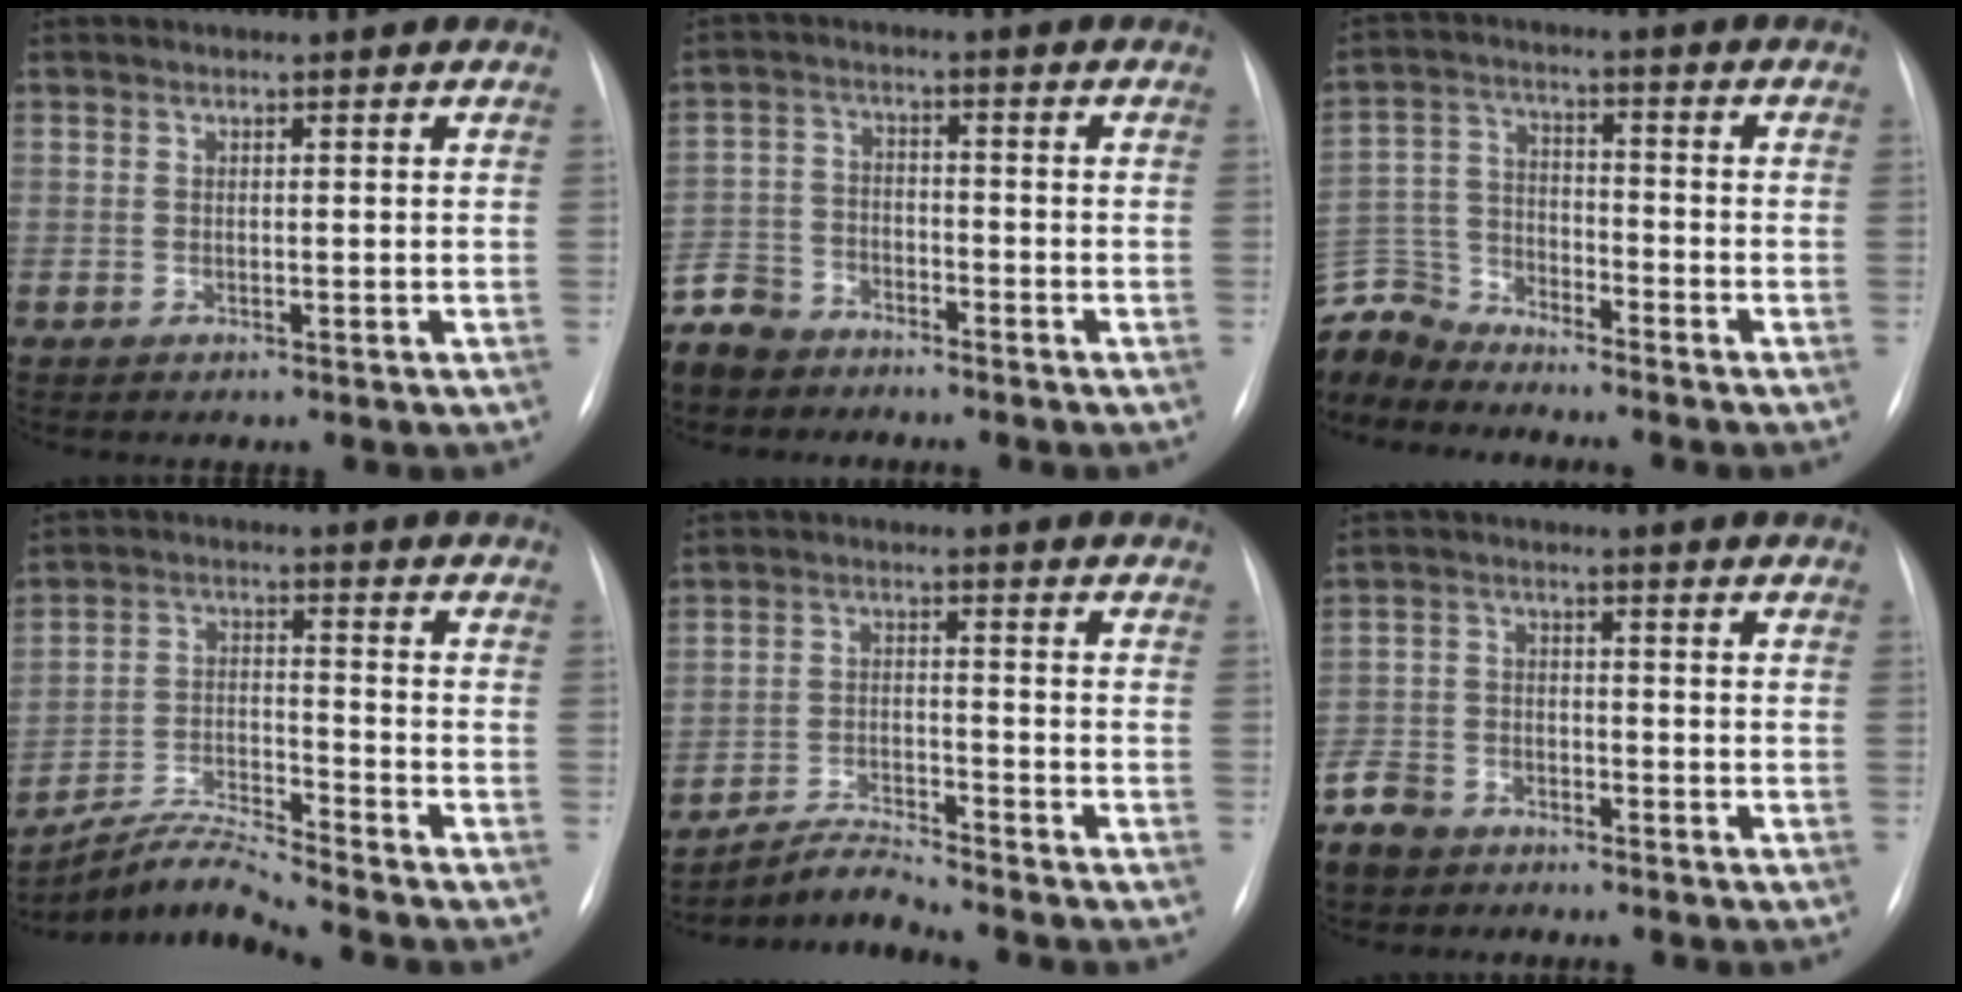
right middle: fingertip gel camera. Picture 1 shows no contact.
{"total": 9.4, "force": [-7.9, 4.7, 1.6], "torque": [-0.050, -0.002, -0.150]}
{"total": 10.3, "force": [-10.1, 1.7, 0.8], "torque": [-0.026, 0.010, -0.201]}
{"total": 7.6, "force": [-7.2, -1.7, 1.6], "torque": [-0.041, 0.000, -0.132]}
{"total": 4.7, "force": [-4.5, -1.2, -0.5], "torque": [-0.003, -0.014, -0.079]}
{"total": 7.4, "force": [-6.0, 4.1, 1.3], "torque": [-0.040, -0.006, -0.115]}